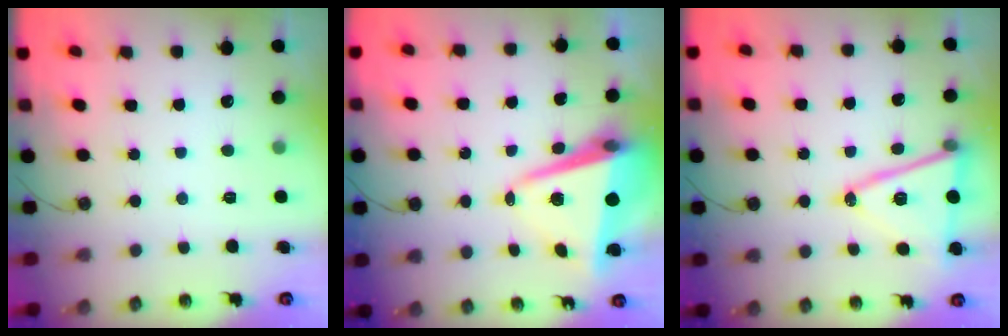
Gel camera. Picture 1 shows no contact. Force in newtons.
{"total": 10.8, "press": 10.7, "slide": 1.6}
{"total": 15.8, "press": 15.4, "slide": 3.7}